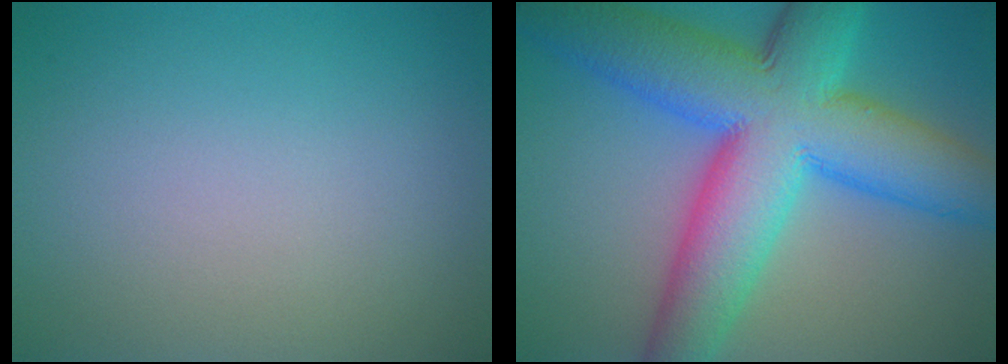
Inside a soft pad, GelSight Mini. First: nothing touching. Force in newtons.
{"total": 14.2, "press": 14.1, "slide": 0.3}